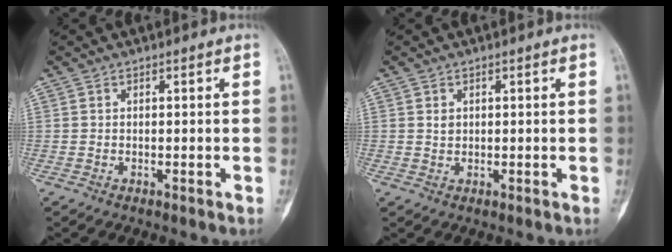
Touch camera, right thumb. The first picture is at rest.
{"total": 1.2, "force": [0.4, 1.0, 0.6], "torque": [-0.003, 0.000, 0.008]}